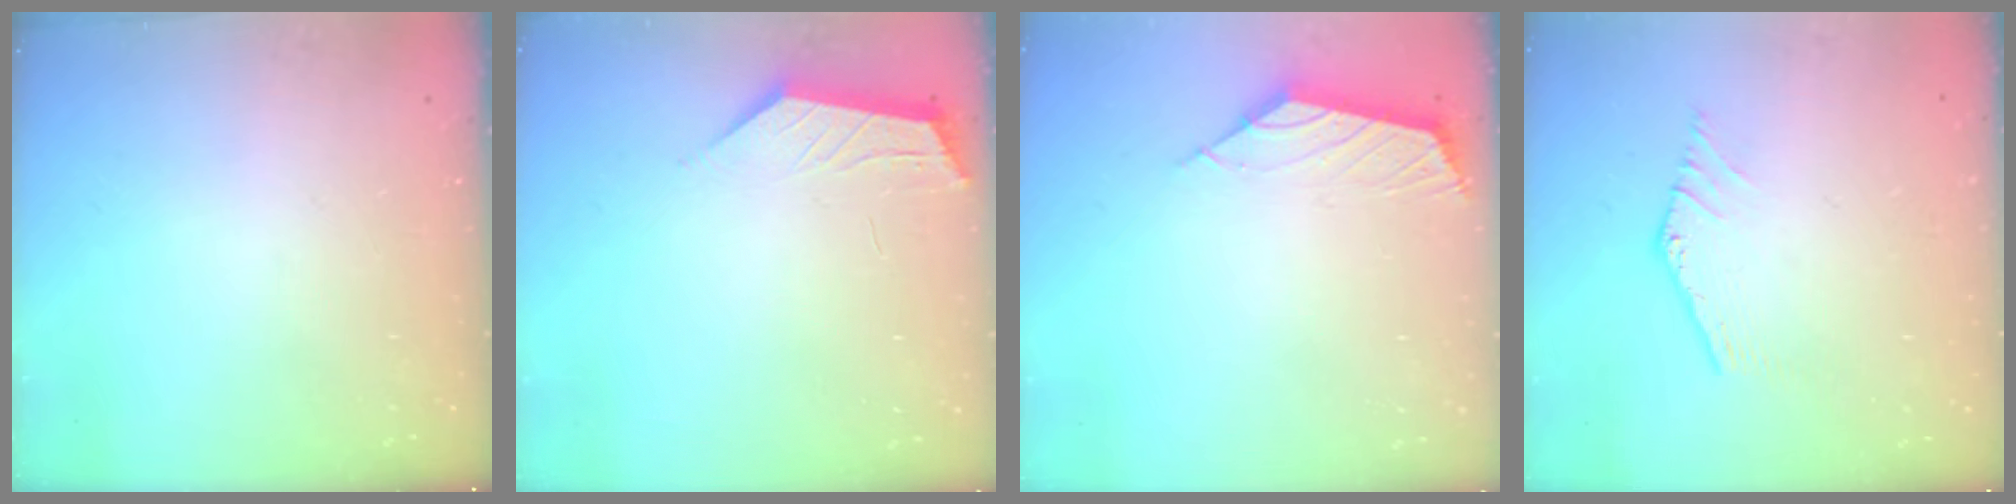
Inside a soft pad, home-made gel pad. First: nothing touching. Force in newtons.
{"total": 1.8, "press": 1.7, "slide": 0.4}
{"total": 2.5, "press": 2.4, "slide": 0.7}
{"total": 0.0}